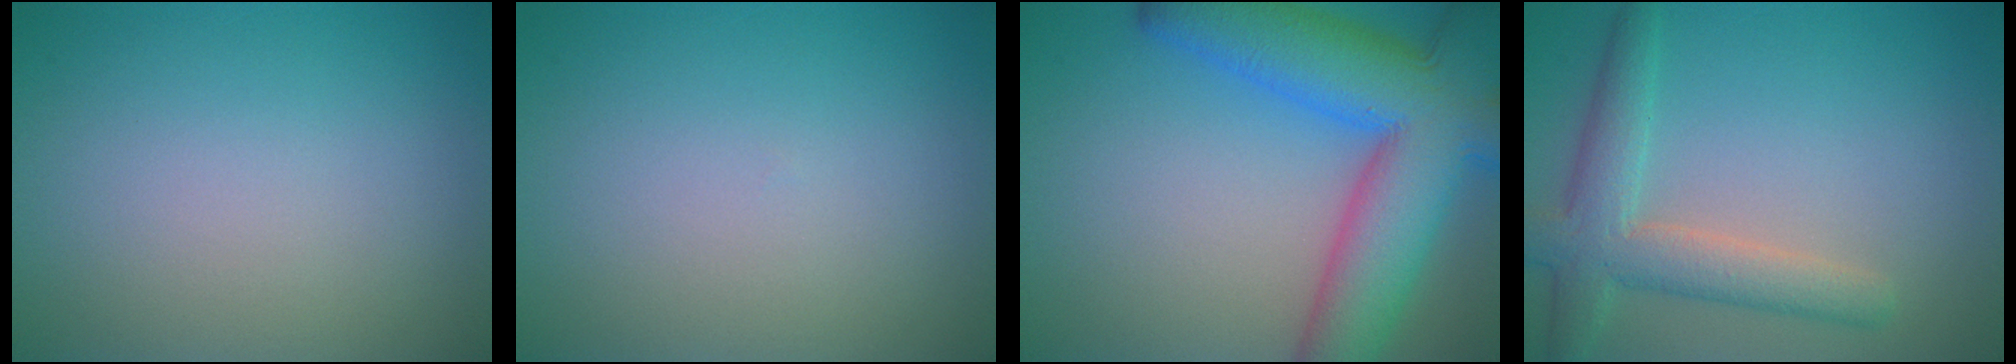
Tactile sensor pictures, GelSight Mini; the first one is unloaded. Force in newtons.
{"total": 0.0}
{"total": 12.5, "press": 12.5, "slide": 0.6}
{"total": 4.8, "press": 4.8, "slide": 0.3}